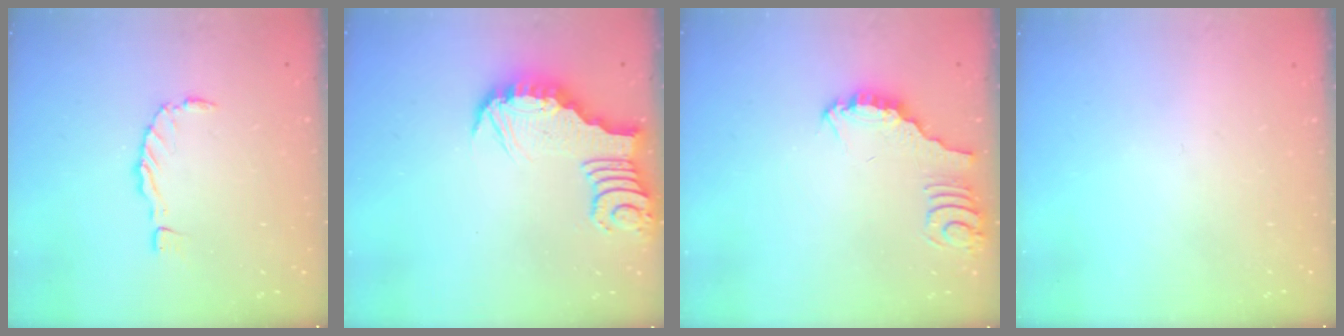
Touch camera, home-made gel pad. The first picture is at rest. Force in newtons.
{"total": 3.4, "press": 3.4, "slide": 0.1}
{"total": 3.0, "press": 3.0, "slide": 0.2}
{"total": 0.0}